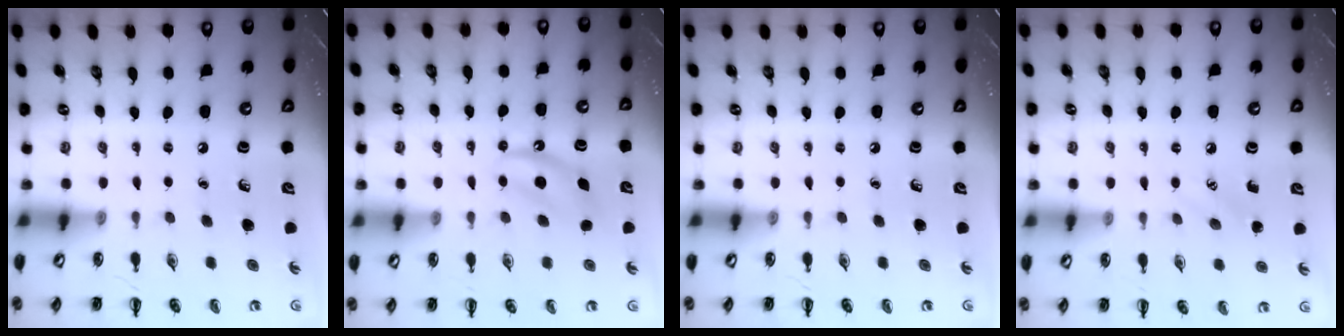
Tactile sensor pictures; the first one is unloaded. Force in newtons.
{"total": 6.7, "press": 6.5, "slide": 1.6}
{"total": 0.0}
{"total": 6.0, "press": 5.8, "slide": 1.7}